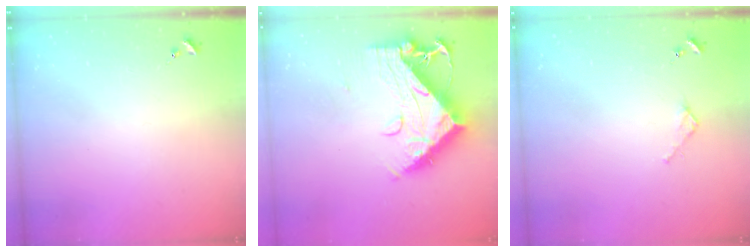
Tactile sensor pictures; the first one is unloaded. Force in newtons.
{"total": 15.6, "press": 15.5, "slide": 1.5}
{"total": 2.4, "press": 2.3, "slide": 0.3}